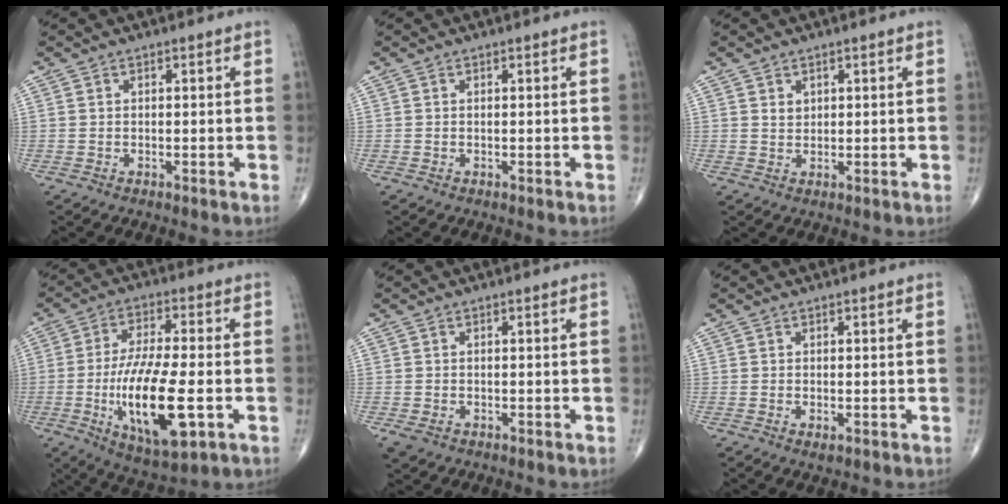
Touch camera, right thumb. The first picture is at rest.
{"total": 0.0}
{"total": 1.6, "force": [0.8, 1.2, 0.7], "torque": [-0.003, -0.006, 0.015]}
{"total": 17.4, "force": [-4.1, 5.8, 15.9], "torque": [-0.292, -0.002, -0.062]}
{"total": 2.3, "force": [-1.0, 1.6, 1.3], "torque": [-0.027, -0.001, -0.011]}
{"total": 1.4, "force": [-0.4, 0.6, 1.1], "torque": [-0.018, -0.002, -0.004]}